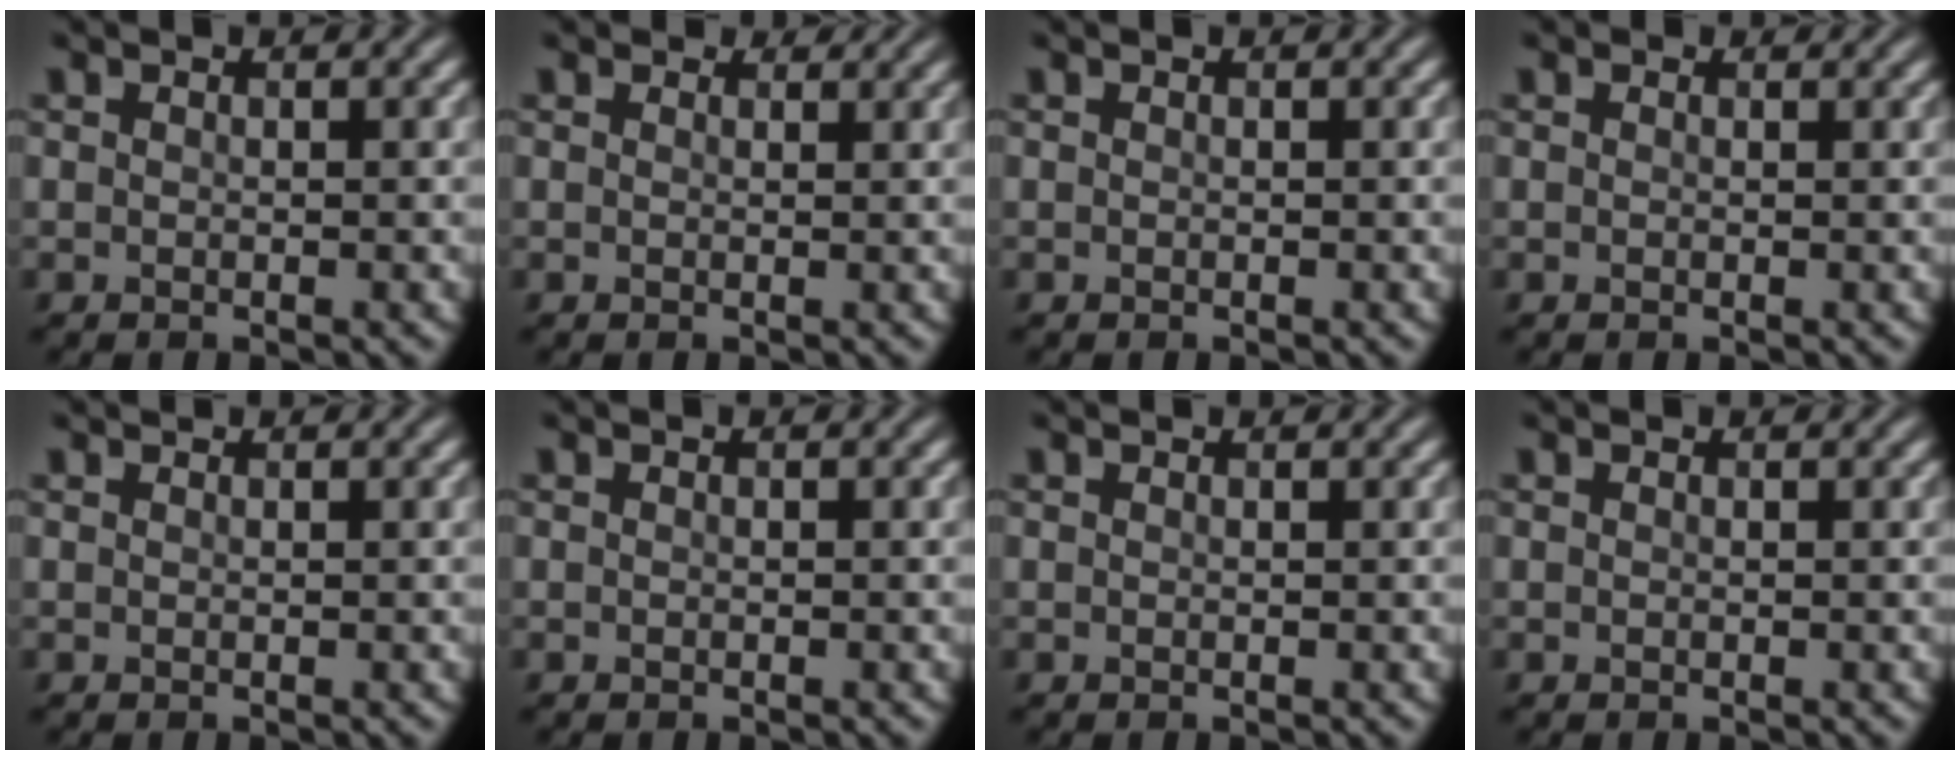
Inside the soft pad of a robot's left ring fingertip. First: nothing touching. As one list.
[{"total": 1.4, "force": [1.2, 0.5, 0.3], "torque": [-0.010, -0.006, 0.009]}, {"total": 0.0}, {"total": 0.5, "force": [0.4, 0.3, 0.2], "torque": [-0.005, -0.003, 0.000]}, {"total": 0.9, "force": [0.9, 0.1, 0.1], "torque": [-0.008, -0.004, 0.008]}, {"total": 0.0}, {"total": 1.0, "force": [1.0, 0.1, 0.3], "torque": [-0.009, -0.003, 0.007]}, {"total": 0.7, "force": [0.7, 0.1, 0.1], "torque": [-0.007, -0.002, 0.004]}]